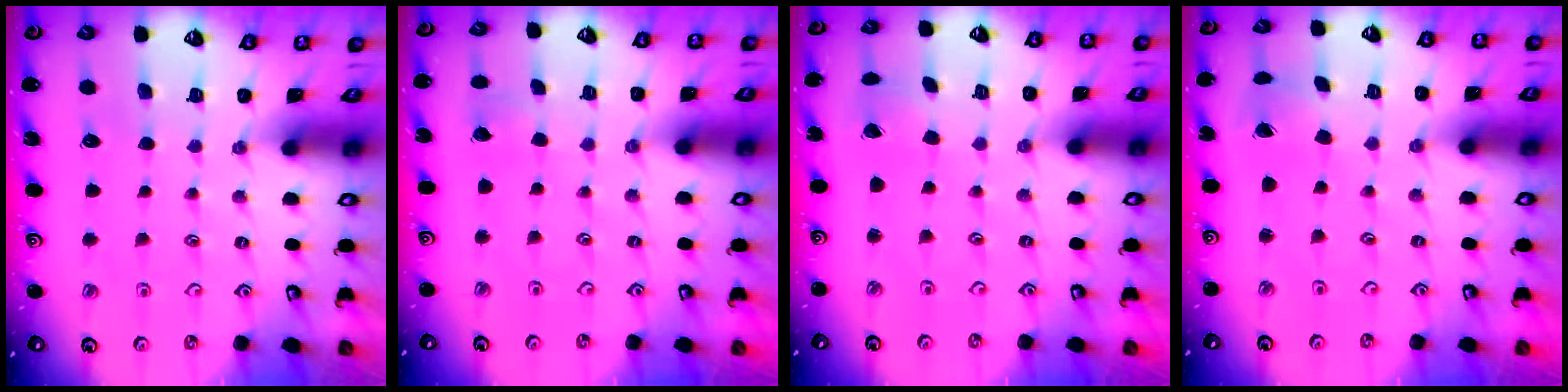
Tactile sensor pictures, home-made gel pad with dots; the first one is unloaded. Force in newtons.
{"total": 1.7, "press": 1.7, "slide": 0.1}
{"total": 0.6, "press": 0.6, "slide": 0.1}
{"total": 1.1, "press": 1.1, "slide": 0.1}